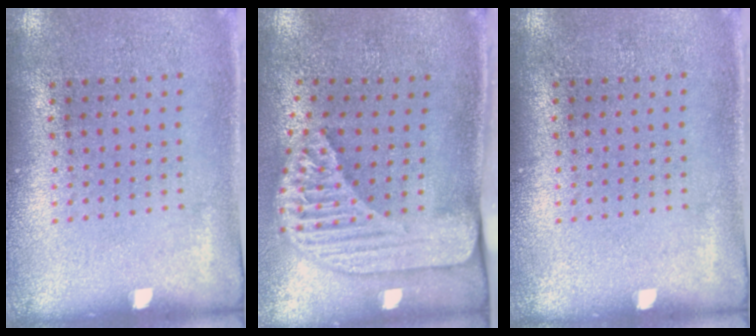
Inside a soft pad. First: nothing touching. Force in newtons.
{"total": 2.4, "press": 1.7, "slide": 1.6}
{"total": 0.0}